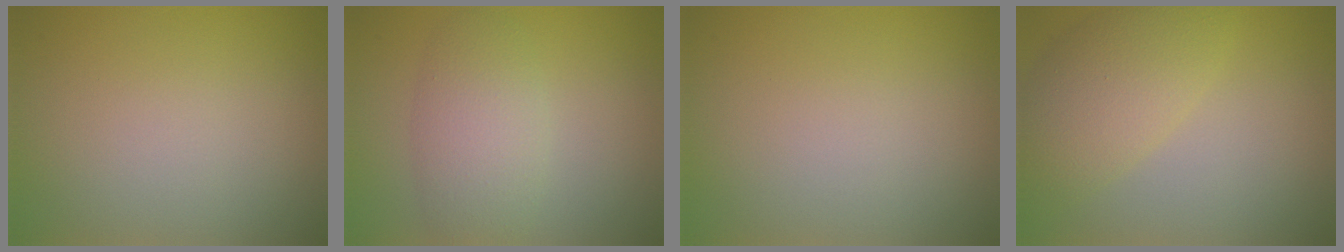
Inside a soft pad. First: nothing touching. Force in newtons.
{"total": 4.1, "press": 4.1, "slide": 0.1}
{"total": 0.0}
{"total": 5.2, "press": 5.2, "slide": 0.2}